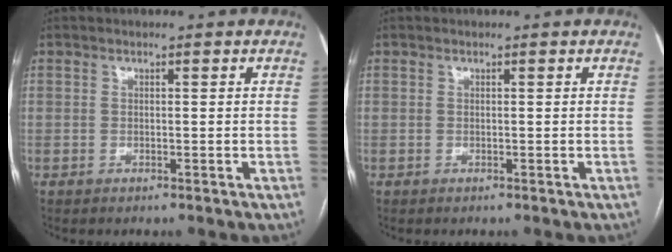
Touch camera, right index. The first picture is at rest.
{"total": 0.0}